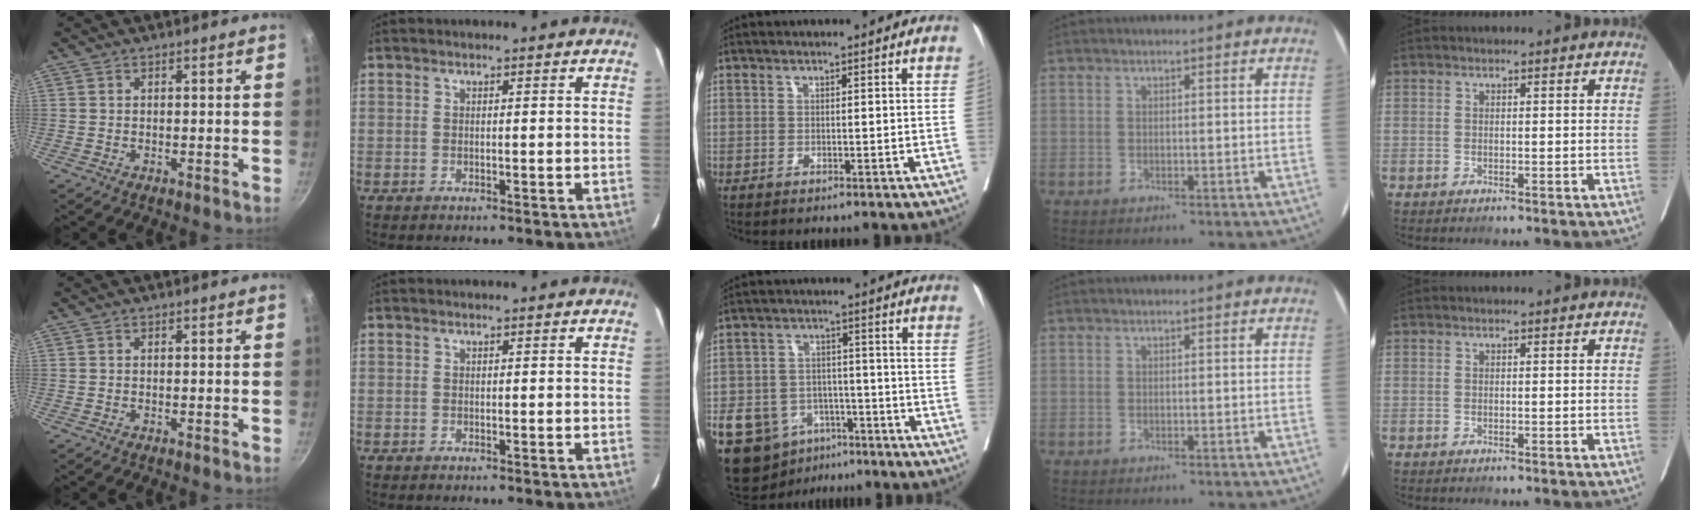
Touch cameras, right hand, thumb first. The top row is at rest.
{"middle": {"total": 13.0, "force": [-6.9, 9.4, 5.8], "torque": [-0.119, 0.017, -0.103]}}